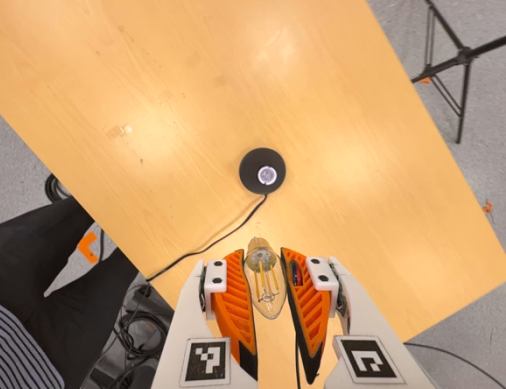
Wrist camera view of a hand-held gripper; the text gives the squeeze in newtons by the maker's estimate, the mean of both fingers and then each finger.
{"total": 21.4, "left": 23.9, "right": 18.9}